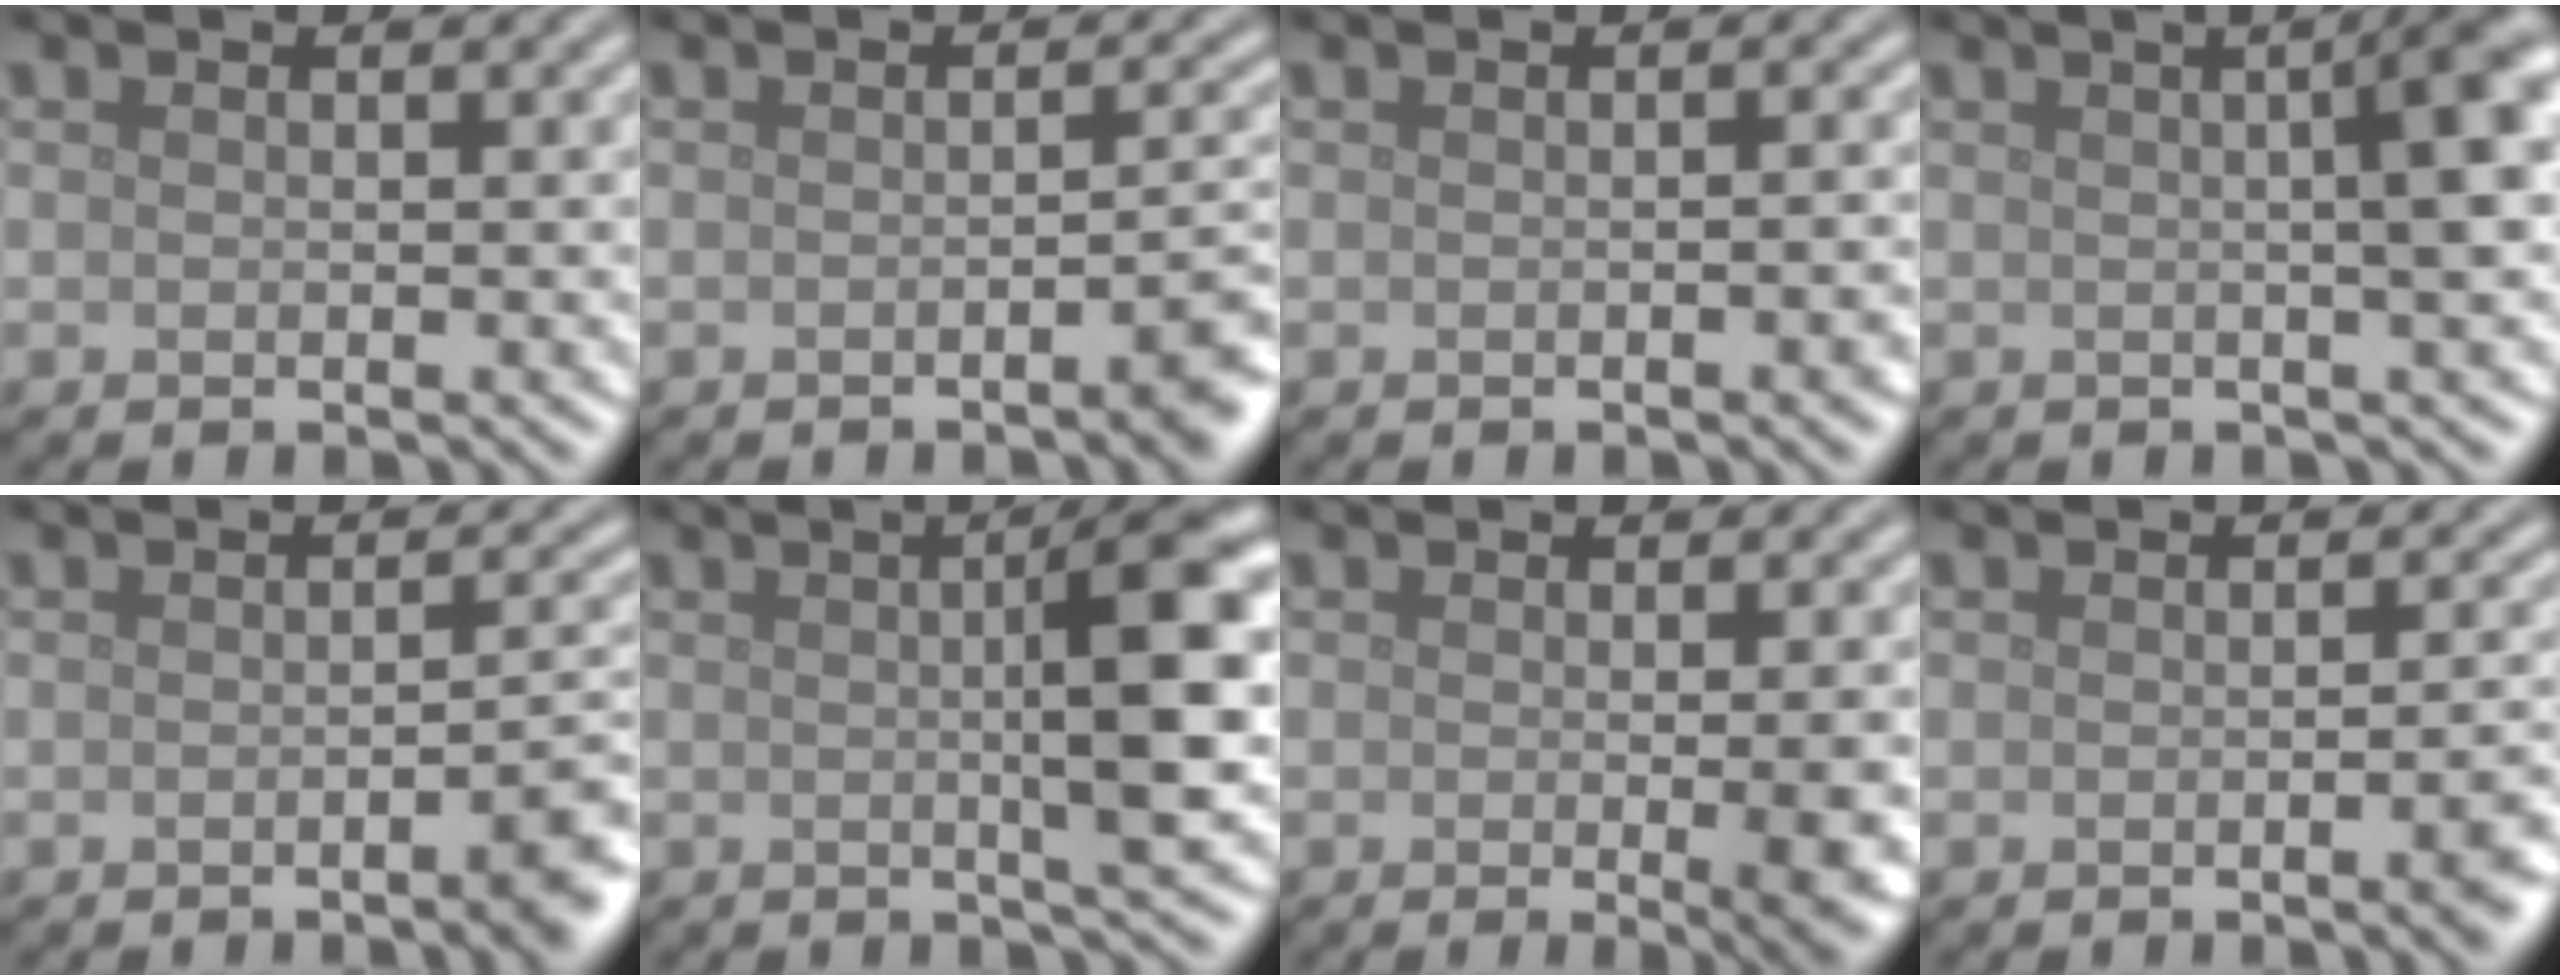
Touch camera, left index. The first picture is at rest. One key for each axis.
{"total": 2.7, "fx": -1.3, "fy": 0.5, "fz": 2.3, "tx": -0.024, "ty": 0.004, "tz": -0.025}
{"total": 1.2, "fx": -0.5, "fy": 0.2, "fz": 1.1, "tx": -0.013, "ty": 0.000, "tz": -0.006}
{"total": 7.1, "fx": 1.1, "fy": 1.9, "fz": 6.7, "tx": -0.048, "ty": 0.025, "tz": 0.004}
{"total": 3.3, "fx": -1.5, "fy": 0.7, "fz": 2.9, "tx": -0.030, "ty": 0.002, "tz": -0.029}
{"total": 7.9, "fx": 0.8, "fy": 1.4, "fz": 7.8, "tx": -0.096, "ty": 0.012, "tz": 0.011}
{"total": 5.3, "fx": -0.8, "fy": 1.5, "fz": 5.1, "tx": -0.056, "ty": -0.010, "tz": -0.004}
{"total": 2.8, "fx": -1.0, "fy": 0.7, "fz": 2.5, "tx": -0.024, "ty": 0.001, "tz": -0.016}